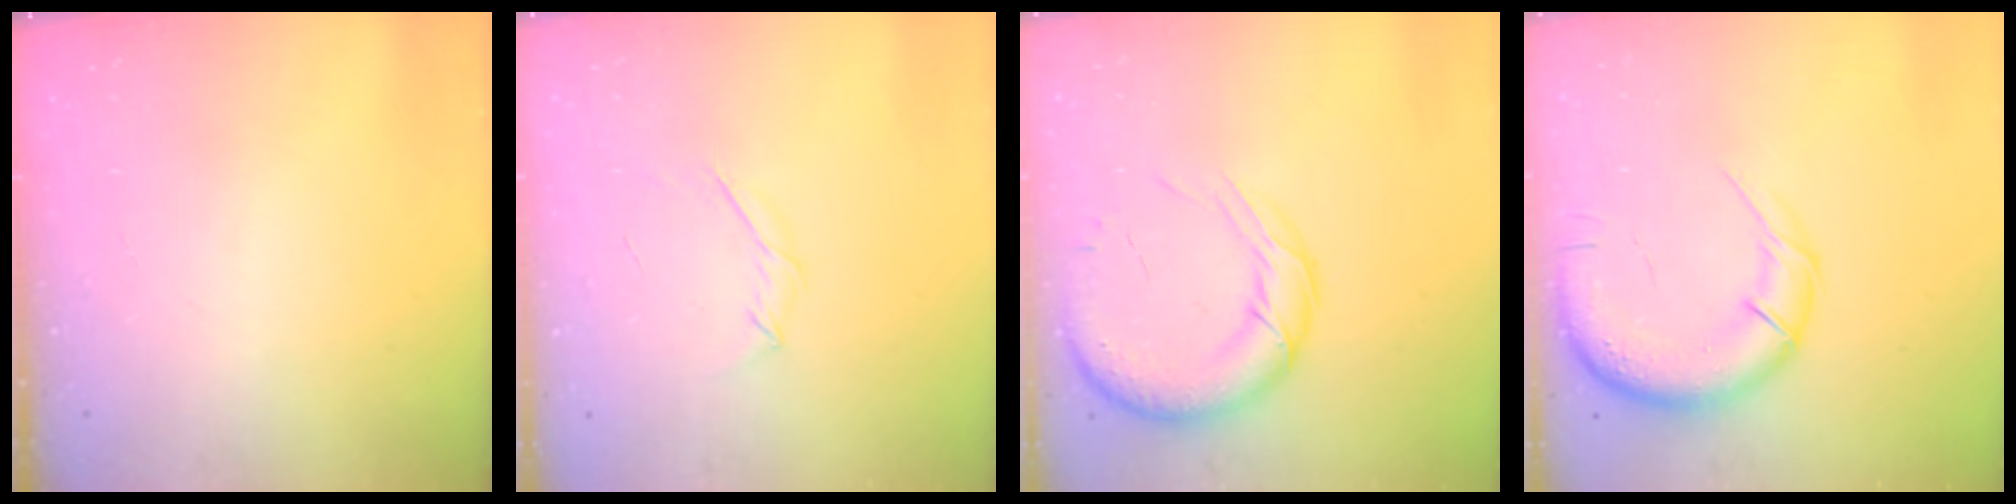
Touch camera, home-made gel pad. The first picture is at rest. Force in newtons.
{"total": 4.0, "press": 3.9, "slide": 0.9}
{"total": 16.4, "press": 15.8, "slide": 4.5}
{"total": 15.8, "press": 15.3, "slide": 4.0}